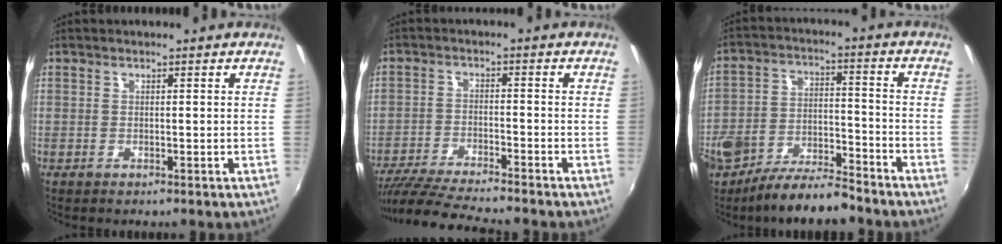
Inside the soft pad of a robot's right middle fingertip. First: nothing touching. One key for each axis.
{"total": 13.0, "fx": -11.7, "fy": 0.7, "fz": 5.6, "tx": -0.127, "ty": -0.020, "tz": -0.202}
{"total": 10.6, "fx": -7.6, "fy": 4.1, "fz": 6.0, "tx": -0.127, "ty": -0.001, "tz": -0.131}